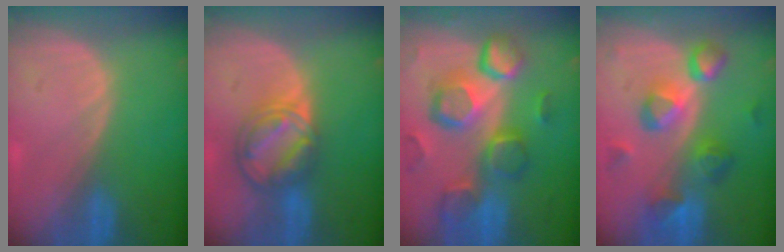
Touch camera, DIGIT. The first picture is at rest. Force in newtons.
{"total": 8.2, "press": 7.0, "slide": 4.1}
{"total": 12.5, "press": 10.9, "slide": 6.1}
{"total": 9.2, "press": 8.3, "slide": 4.0}